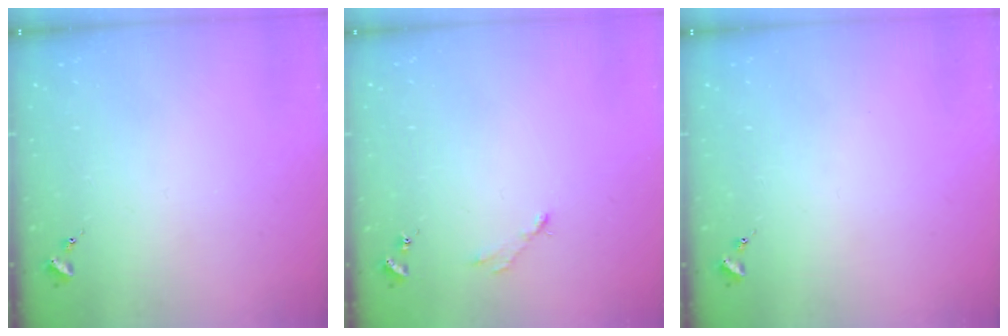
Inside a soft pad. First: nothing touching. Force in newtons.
{"total": 2.8, "press": 2.8, "slide": 0.4}
{"total": 0.0}